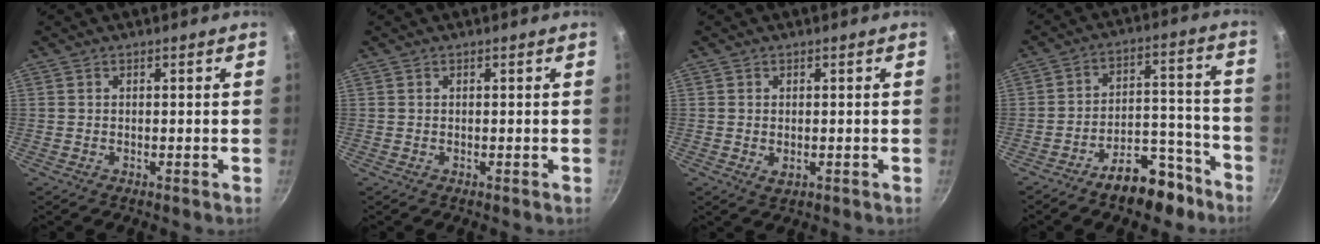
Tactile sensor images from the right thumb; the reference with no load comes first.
{"total": 0.0}
{"total": 1.8, "force": [-0.2, 1.2, 1.3], "torque": [-0.023, -0.004, -0.002]}
{"total": 12.6, "force": [-8.8, 6.1, 6.7], "torque": [-0.056, 0.092, -0.125]}